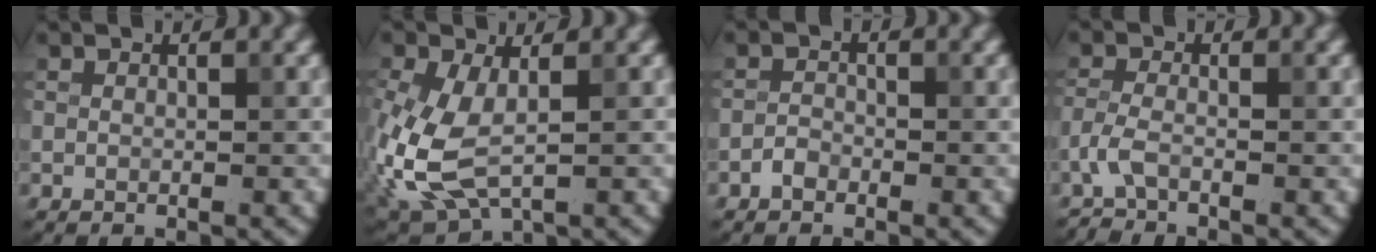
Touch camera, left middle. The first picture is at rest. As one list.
[{"total": 8.0, "force": [-1.3, 4.5, 6.5], "torque": [-0.173, -0.017, -0.022]}, {"total": 1.2, "force": [-0.8, 0.7, 0.5], "torque": [-0.006, 0.004, -0.018]}, {"total": 1.7, "force": [-1.5, 0.3, 0.8], "torque": [-0.023, -0.003, -0.043]}]